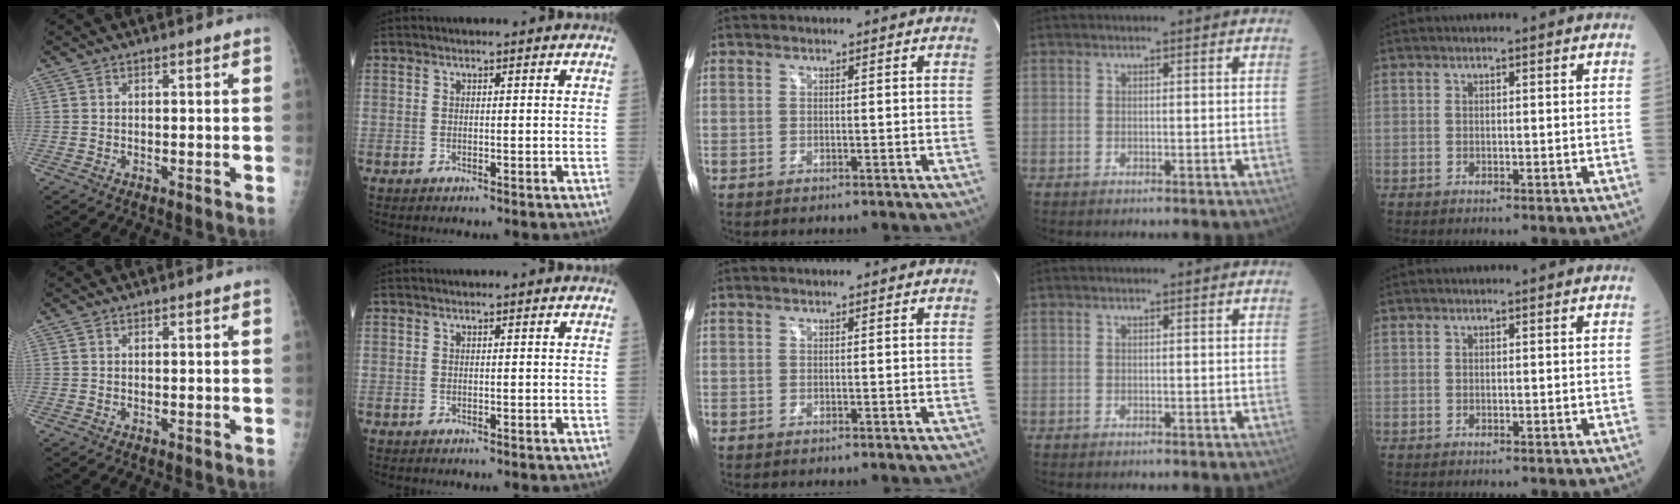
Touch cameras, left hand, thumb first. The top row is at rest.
{}